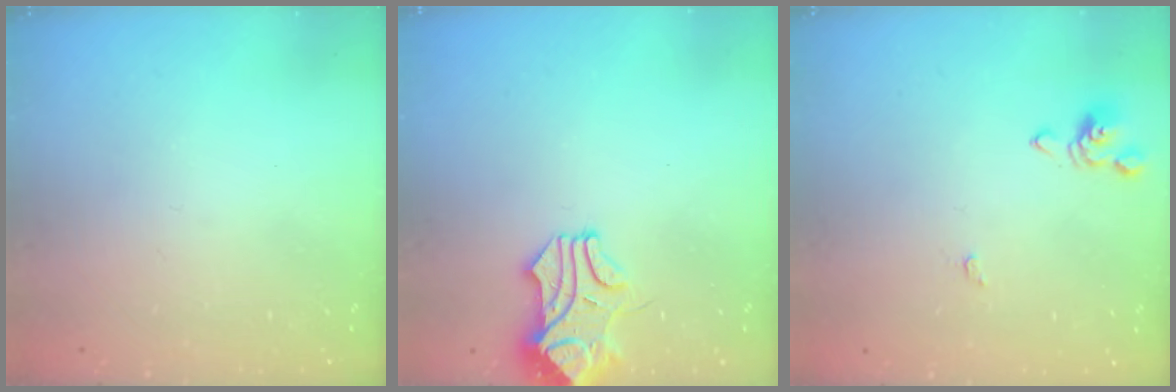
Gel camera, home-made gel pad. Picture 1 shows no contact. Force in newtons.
{"total": 1.1, "press": 0.5, "slide": 1.0}
{"total": 0.6, "press": 0.6, "slide": 0.2}